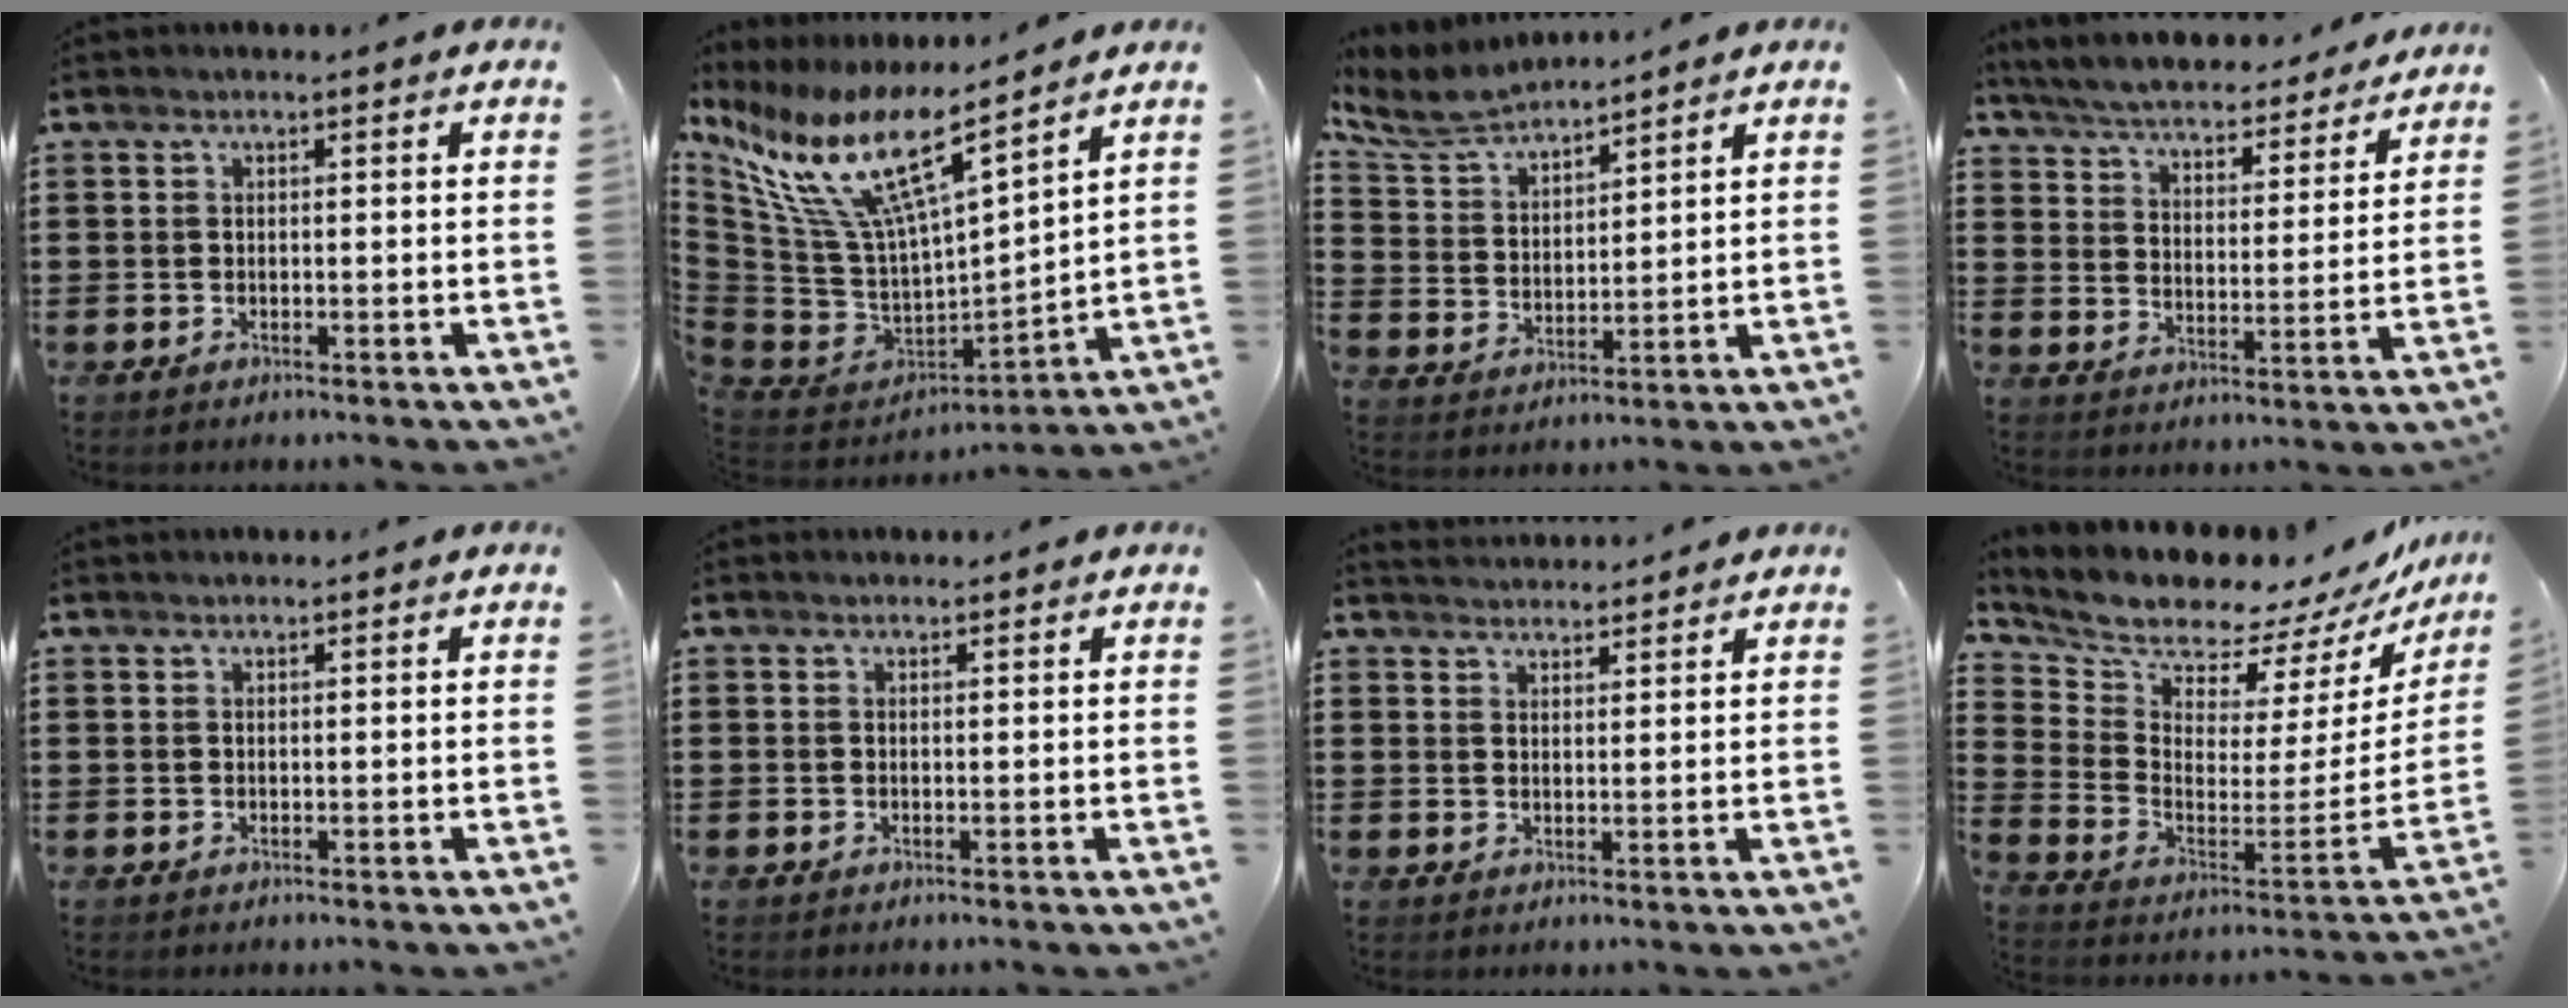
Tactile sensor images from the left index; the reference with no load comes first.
{"total": 14.3, "force": [8.0, 4.2, 11.1], "torque": [-0.266, -0.060, 0.130]}
{"total": 6.4, "force": [5.9, 1.3, 2.1], "torque": [-0.068, -0.025, 0.106]}
{"total": 5.3, "force": [5.2, -0.1, 1.0], "torque": [-0.046, -0.040, 0.087]}
{"total": 0.7, "force": [0.7, 0.0, 0.0], "torque": [-0.003, 0.000, 0.014]}
{"total": 0.7, "force": [0.7, 0.2, 0.0], "torque": [-0.002, 0.001, 0.015]}
{"total": 2.8, "force": [2.8, 0.0, -0.4], "torque": [-0.001, -0.006, 0.054]}
{"total": 8.8, "force": [8.6, 1.8, 1.3], "torque": [-0.074, -0.083, 0.146]}